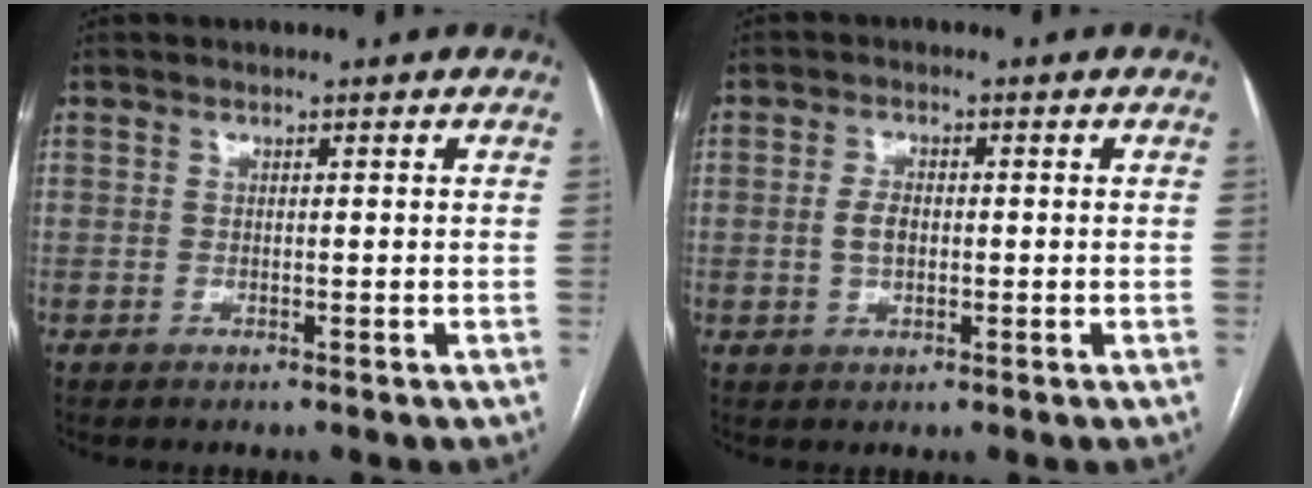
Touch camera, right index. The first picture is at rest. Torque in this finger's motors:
{"motor_torque": [0.31, 0.07, 0.07, 0.02]}